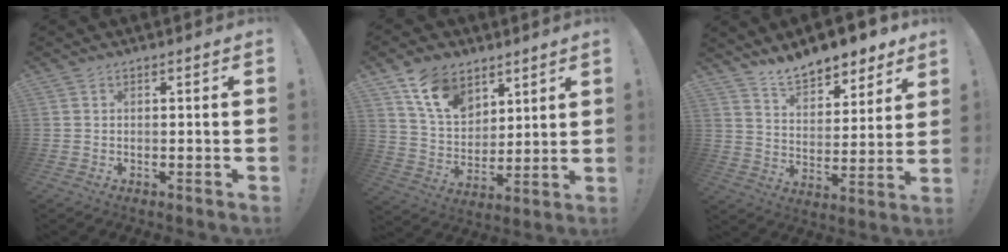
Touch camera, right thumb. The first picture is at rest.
{"total": 12.9, "force": [8.4, 8.4, 5.0], "torque": [-0.094, -0.044, 0.165]}
{"total": 11.1, "force": [10.0, 3.7, 3.3], "torque": [-0.064, -0.076, 0.183]}